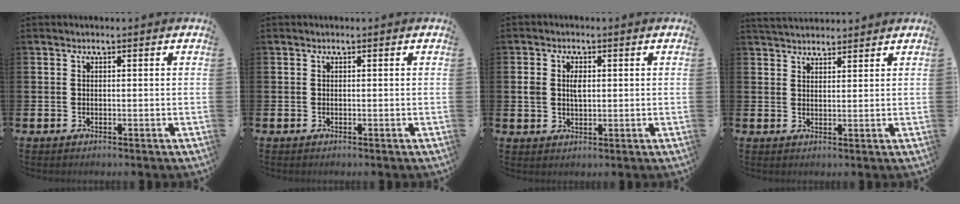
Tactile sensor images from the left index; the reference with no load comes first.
{"total": 0.0}
{"total": 2.6, "force": [0.7, 1.8, 1.8], "torque": [-0.022, 0.004, 0.007]}
{"total": 3.3, "force": [3.2, 0.6, 0.1], "torque": [-0.012, -0.010, 0.060]}